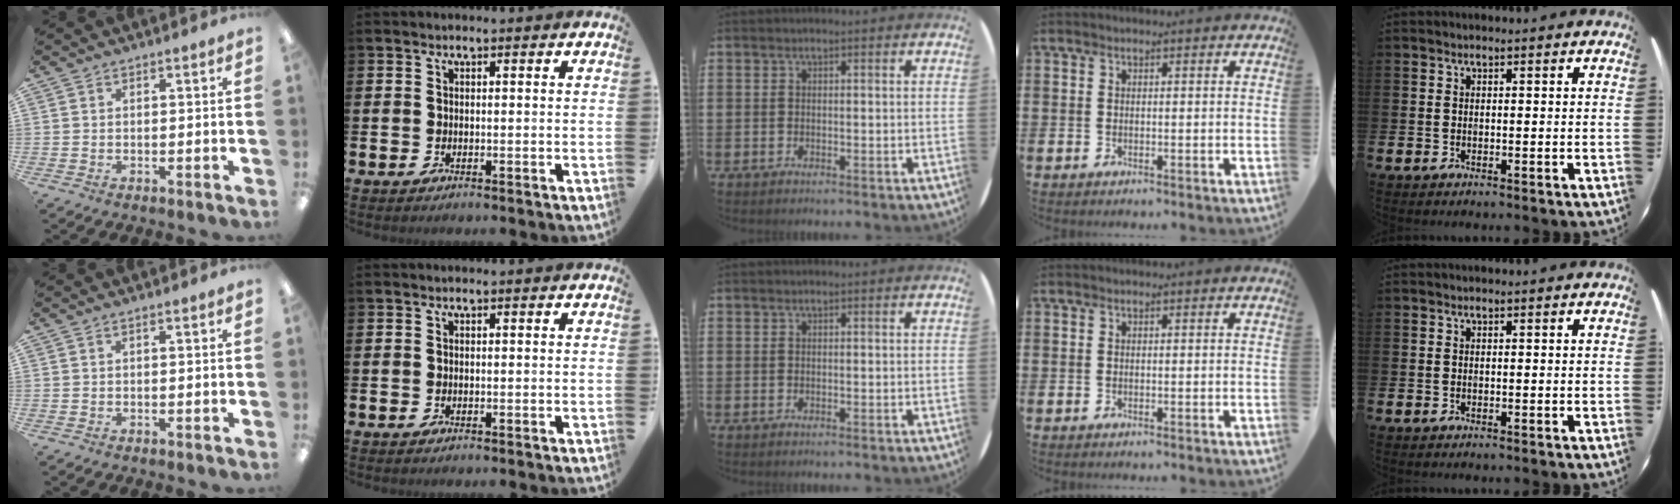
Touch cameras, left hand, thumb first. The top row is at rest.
{}